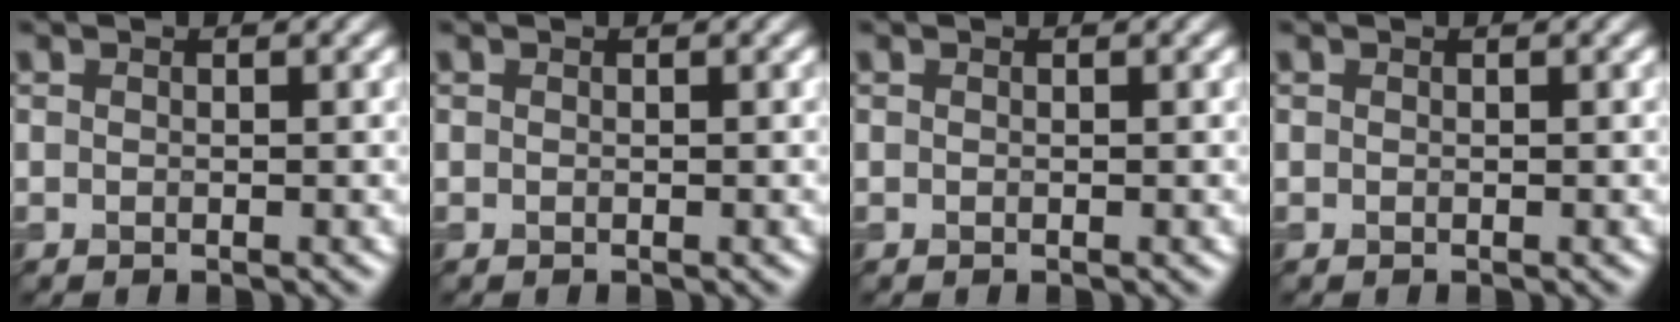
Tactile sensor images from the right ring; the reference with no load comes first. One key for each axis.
{"total": 0.0}
{"total": 0.0}
{"total": 0.0}